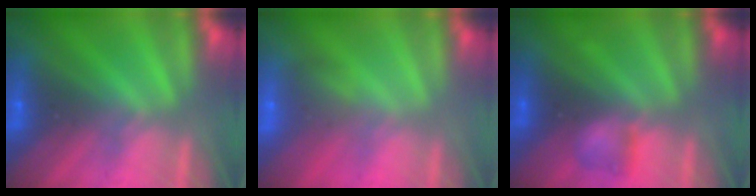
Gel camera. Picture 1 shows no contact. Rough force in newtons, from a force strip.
{"total": 2.8}
{"total": 2.1}